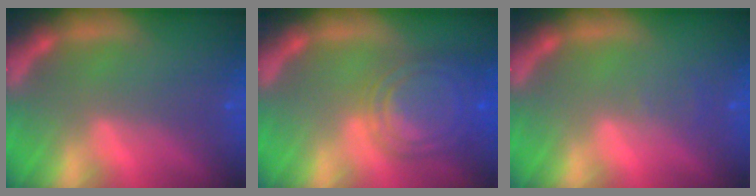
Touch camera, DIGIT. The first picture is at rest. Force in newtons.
{"total": 9.1}
{"total": 0.9}